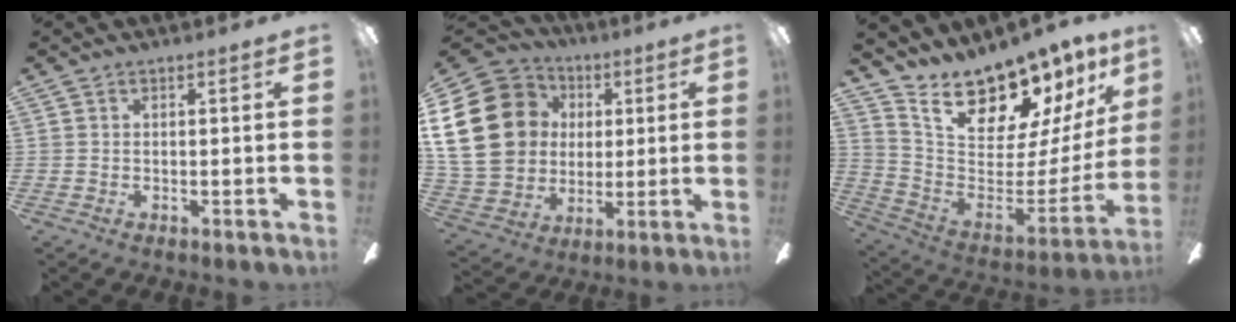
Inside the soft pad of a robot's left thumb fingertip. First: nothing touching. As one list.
[{"total": 23.4, "force": [3.3, 19.8, 12.0], "torque": [-0.237, 0.014, 0.078]}, {"total": 18.1, "force": [15.5, 6.5, 6.6], "torque": [-0.102, -0.129, 0.274]}]